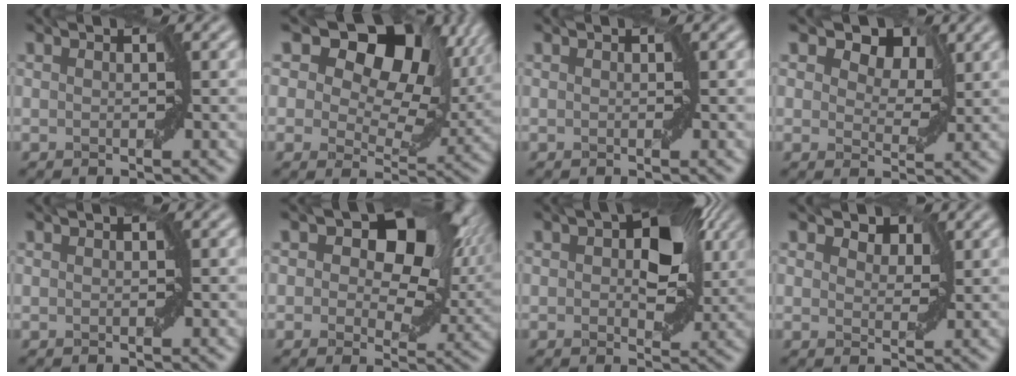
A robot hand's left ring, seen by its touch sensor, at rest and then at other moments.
{"total": 13.5, "force": [7.1, 7.8, 8.5], "torque": [-0.125, 0.017, 0.101]}
{"total": 0.0}
{"total": 5.4, "force": [3.1, 3.2, 3.1], "torque": [-0.045, 0.001, 0.034]}
{"total": 0.0}
{"total": 11.4, "force": [4.6, 6.6, 8.0], "torque": [-0.099, 0.006, 0.065]}
{"total": 7.2, "force": [1.8, 4.0, 5.7], "torque": [-0.071, 0.008, 0.023]}
{"total": 2.7, "force": [1.8, 1.6, 1.3], "torque": [-0.021, 0.000, 0.023]}